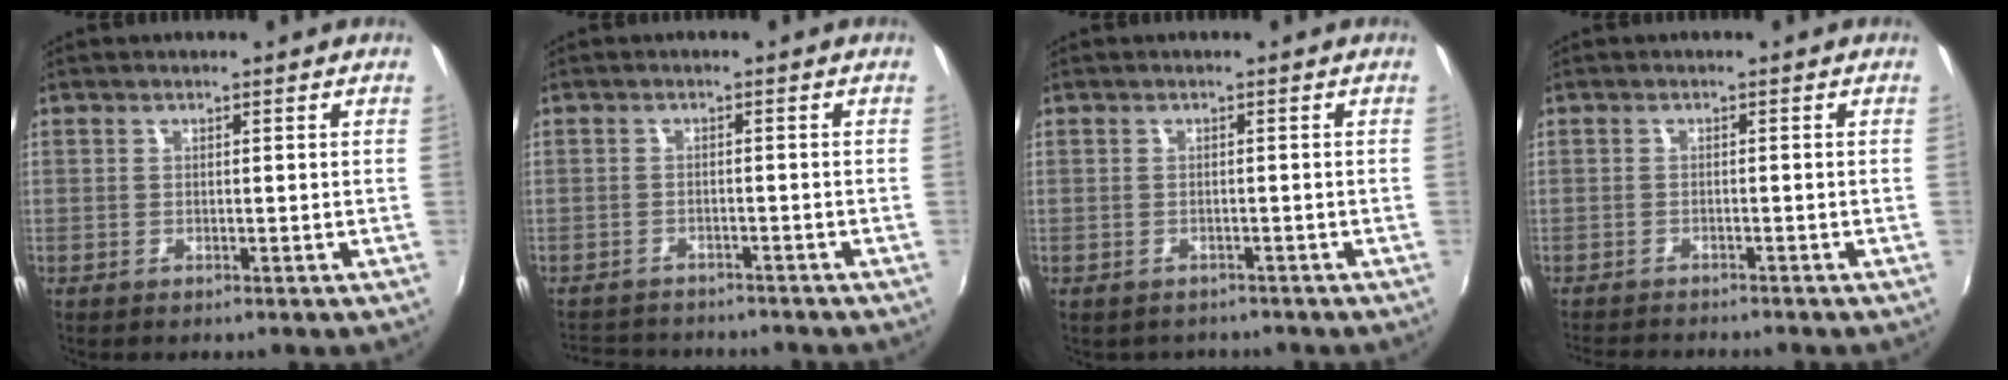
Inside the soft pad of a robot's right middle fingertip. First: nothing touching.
{"total": 7.8, "force": [-7.1, 2.4, 2.1], "torque": [-0.058, -0.004, -0.107]}
{"total": 2.1, "force": [-1.7, 1.3, 0.3], "torque": [-0.011, -0.007, -0.021]}
{"total": 5.0, "force": [-4.8, 0.4, 1.5], "torque": [-0.042, -0.016, -0.080]}